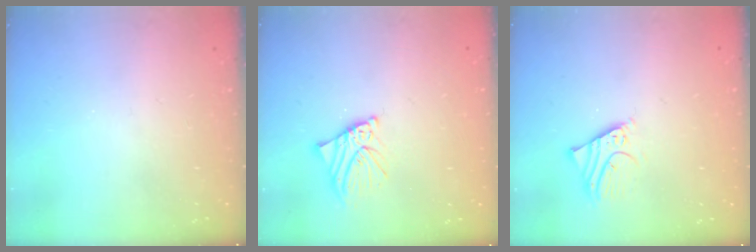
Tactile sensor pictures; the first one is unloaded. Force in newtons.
{"total": 7.5, "press": 7.4, "slide": 1.0}
{"total": 3.5, "press": 3.5, "slide": 0.4}